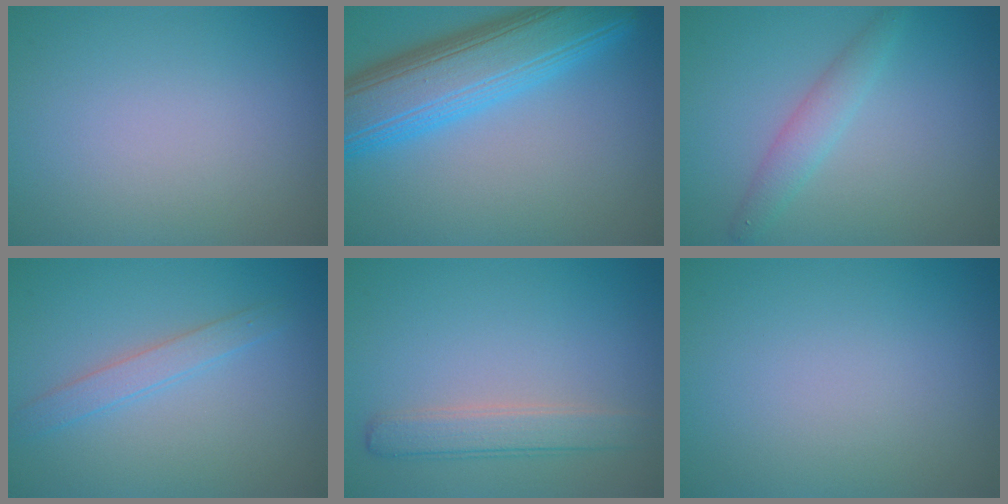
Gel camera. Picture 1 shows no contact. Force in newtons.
{"total": 9.8, "press": 9.8, "slide": 0.3}
{"total": 2.1, "press": 2.1, "slide": 0.0}
{"total": 2.0, "press": 2.0, "slide": 0.2}
{"total": 2.8, "press": 2.8, "slide": 0.1}
{"total": 0.0}